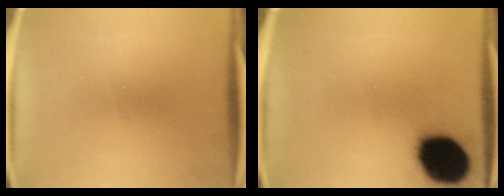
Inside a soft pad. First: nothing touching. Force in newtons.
{"total": 19.0}